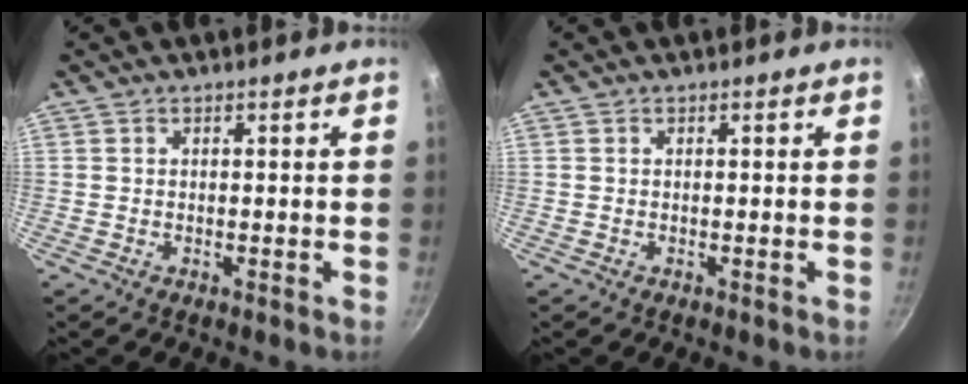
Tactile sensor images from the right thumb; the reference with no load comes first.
{"total": 0.0}